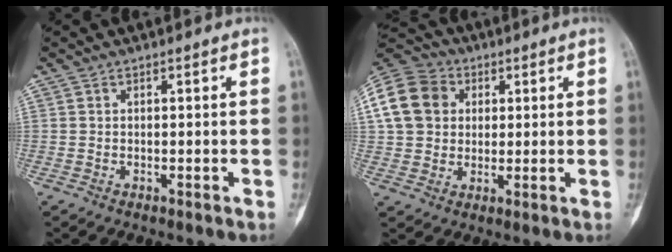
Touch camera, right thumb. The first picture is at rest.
{"total": 13.0, "force": [2.9, 10.8, 6.7], "torque": [-0.119, 0.015, 0.044]}